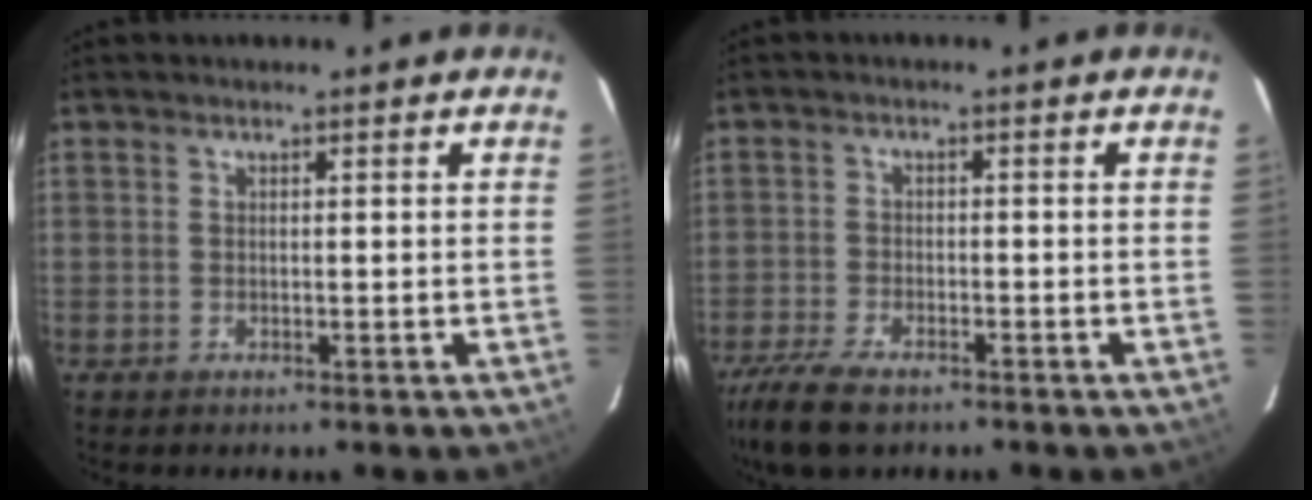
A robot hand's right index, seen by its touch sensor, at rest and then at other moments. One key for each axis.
{"total": 9.0, "fx": -6.8, "fy": 3.1, "fz": 4.9, "tx": -0.136, "ty": -0.028, "tz": -0.130}